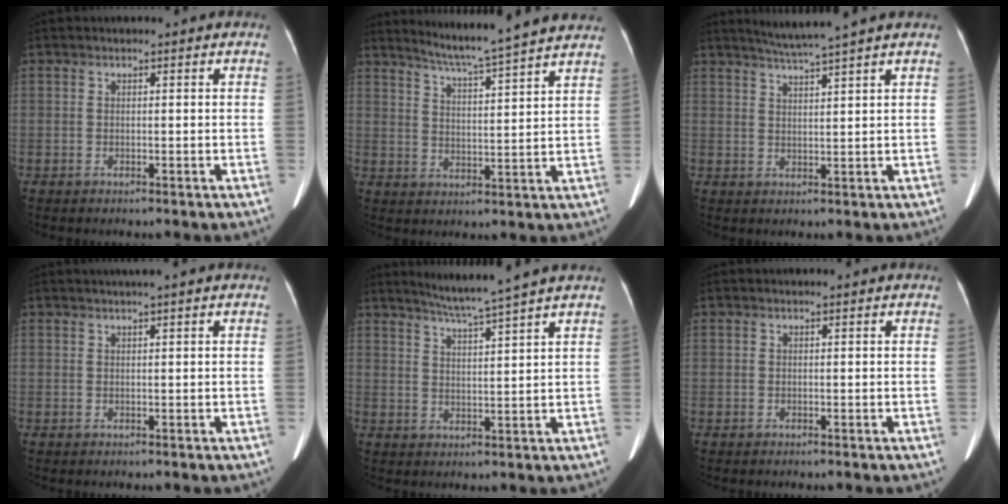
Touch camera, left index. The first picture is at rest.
{"total": 13.4, "force": [12.2, -1.2, 5.4], "torque": [-0.096, -0.005, 0.166]}
{"total": 5.6, "force": [4.7, -1.6, 2.5], "torque": [-0.045, 0.005, 0.080]}
{"total": 1.5, "force": [1.0, -0.3, 1.1], "torque": [-0.019, 0.007, 0.021]}
{"total": 7.4, "force": [6.3, -2.0, 3.4], "torque": [-0.057, -0.003, 0.100]}
{"total": 0.0}